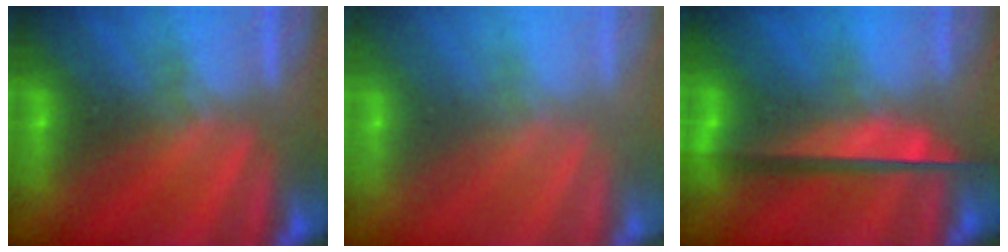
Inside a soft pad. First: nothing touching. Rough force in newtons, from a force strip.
{"total": 2.6}
{"total": 8.8}